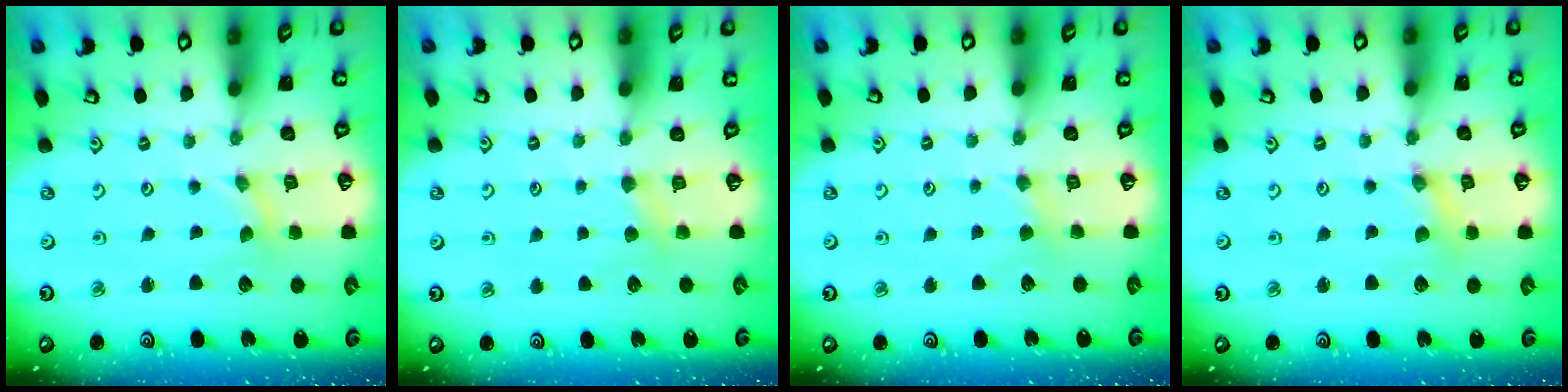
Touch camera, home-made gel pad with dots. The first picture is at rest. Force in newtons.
{"total": 3.3, "press": 3.3, "slide": 0.5}
{"total": 2.4, "press": 2.4, "slide": 0.3}
{"total": 1.6, "press": 1.6, "slide": 0.2}